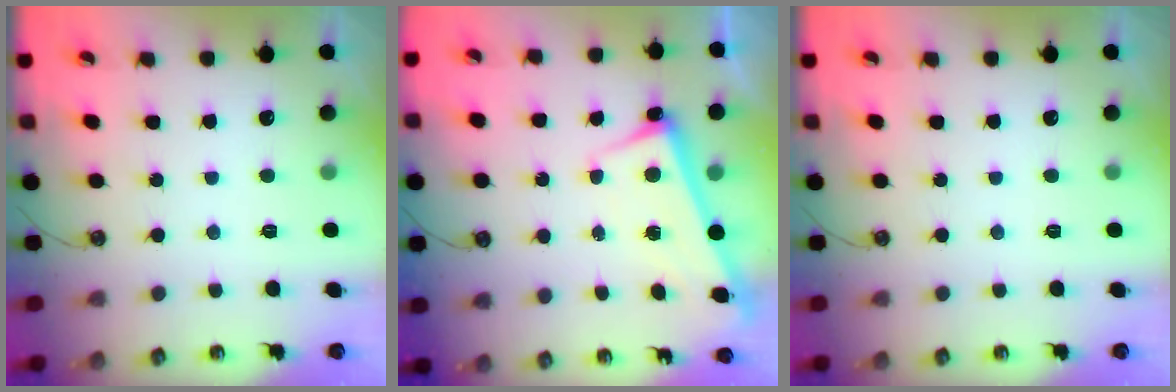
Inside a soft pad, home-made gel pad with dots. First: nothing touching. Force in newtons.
{"total": 2.7, "press": 2.7, "slide": 0.4}
{"total": 0.0}